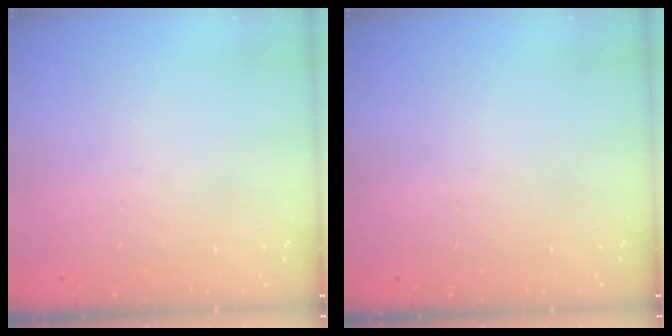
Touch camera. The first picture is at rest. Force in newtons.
{"total": 0.0}